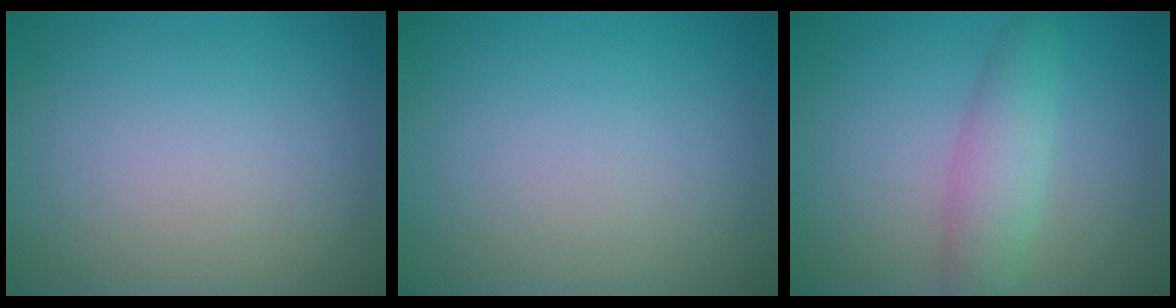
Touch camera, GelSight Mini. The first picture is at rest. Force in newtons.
{"total": 0.0}
{"total": 3.3, "press": 3.3, "slide": 0.1}